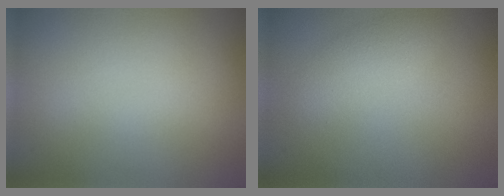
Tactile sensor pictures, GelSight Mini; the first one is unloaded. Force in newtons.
{"total": 2.2, "press": 2.2, "slide": 0.0}